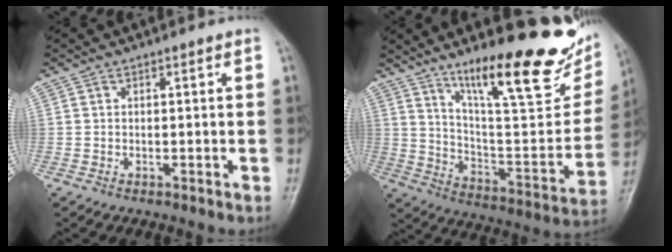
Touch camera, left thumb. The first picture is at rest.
{"total": 27.5, "force": [17.2, 7.5, 20.2], "torque": [-0.257, -0.072, 0.274]}